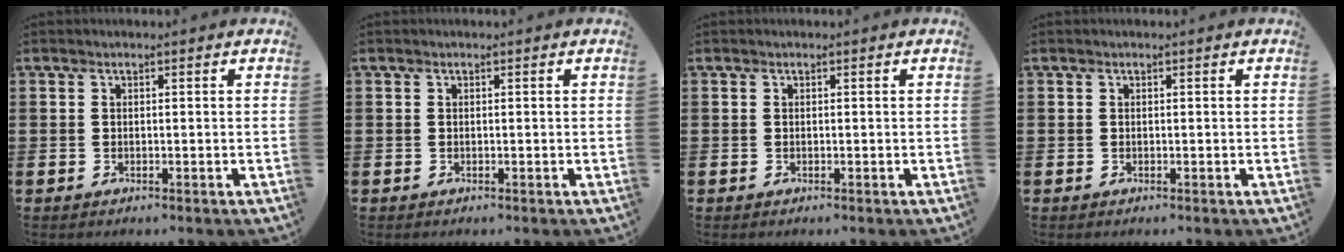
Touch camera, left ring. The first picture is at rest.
{"total": 0.0}
{"total": 0.0}
{"total": 0.0}